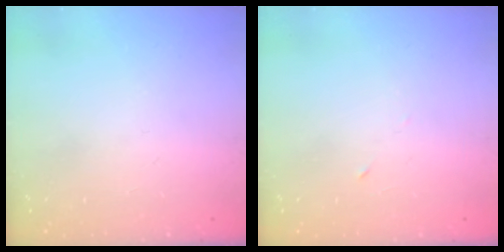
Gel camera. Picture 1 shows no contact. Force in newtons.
{"total": 2.7, "press": 2.5, "slide": 1.0}